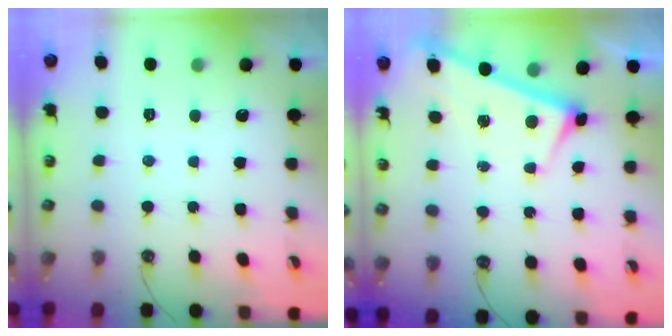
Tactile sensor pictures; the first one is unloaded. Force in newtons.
{"total": 3.0, "press": 3.0, "slide": 0.1}